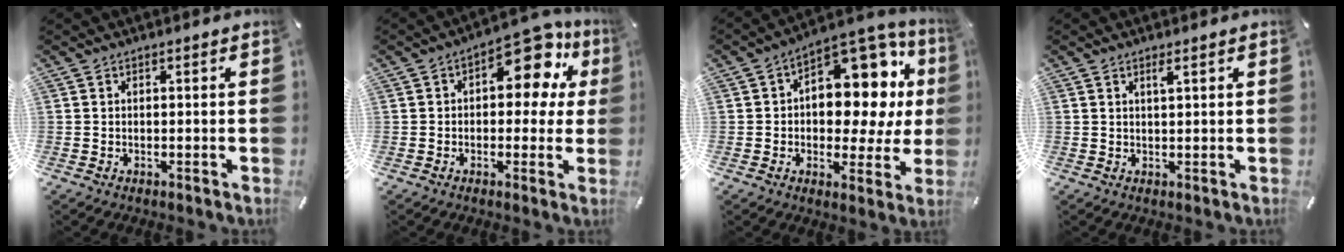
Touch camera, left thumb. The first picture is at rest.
{"total": 12.4, "force": [5.5, 6.8, 8.8], "torque": [-0.109, -0.041, 0.092]}
{"total": 15.1, "force": [4.6, 9.6, 10.7], "torque": [-0.125, -0.055, 0.076]}
{"total": 1.6, "force": [1.1, 0.2, 1.2], "torque": [-0.024, 0.000, 0.018]}